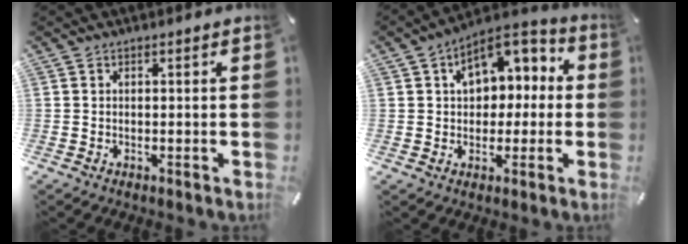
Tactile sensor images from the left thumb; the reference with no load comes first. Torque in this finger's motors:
{"motor_torque": [1.74, 1.93, 0.27, 0.01, 0.39]}